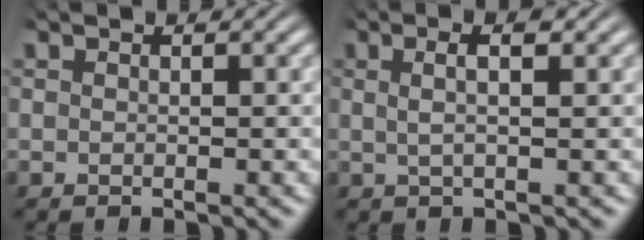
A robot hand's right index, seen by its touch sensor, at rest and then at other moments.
{"total": 2.8, "force": [0.7, 0.5, 2.7], "torque": [-0.043, 0.004, 0.013]}